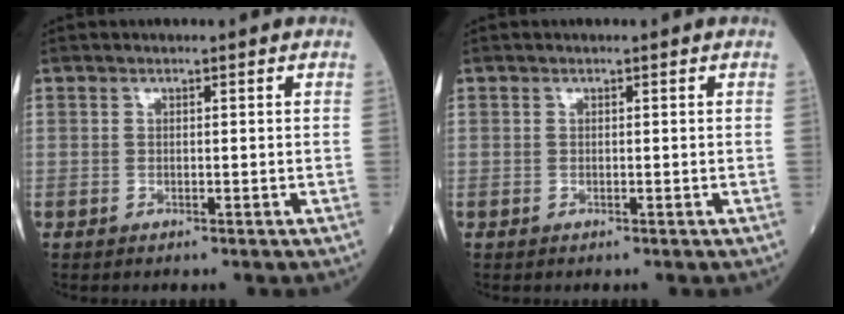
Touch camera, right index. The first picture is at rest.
{"total": 0.0}